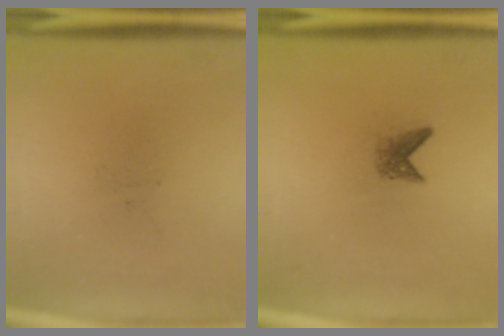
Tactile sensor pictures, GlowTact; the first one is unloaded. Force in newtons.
{"total": 1.6}